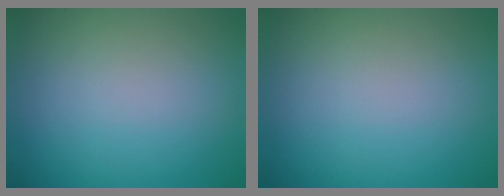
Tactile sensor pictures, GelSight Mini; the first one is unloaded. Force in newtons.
{"total": 0.0}